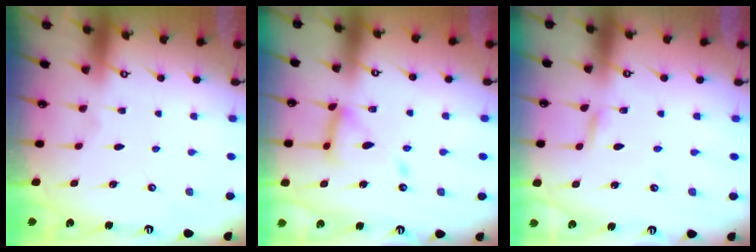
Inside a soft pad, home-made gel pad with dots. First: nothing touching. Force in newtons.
{"total": 12.7, "press": 12.7, "slide": 1.3}
{"total": 2.1, "press": 2.1, "slide": 0.1}